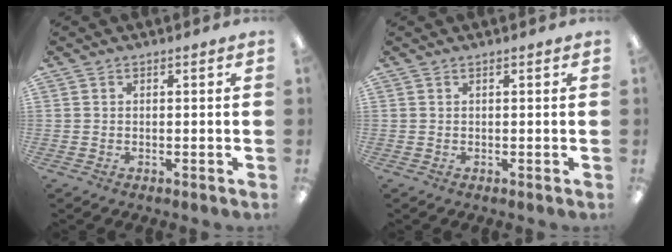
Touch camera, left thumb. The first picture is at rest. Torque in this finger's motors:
{"motor_torque": [0.23, -0.15, -0.14, 0.05, 0.00]}